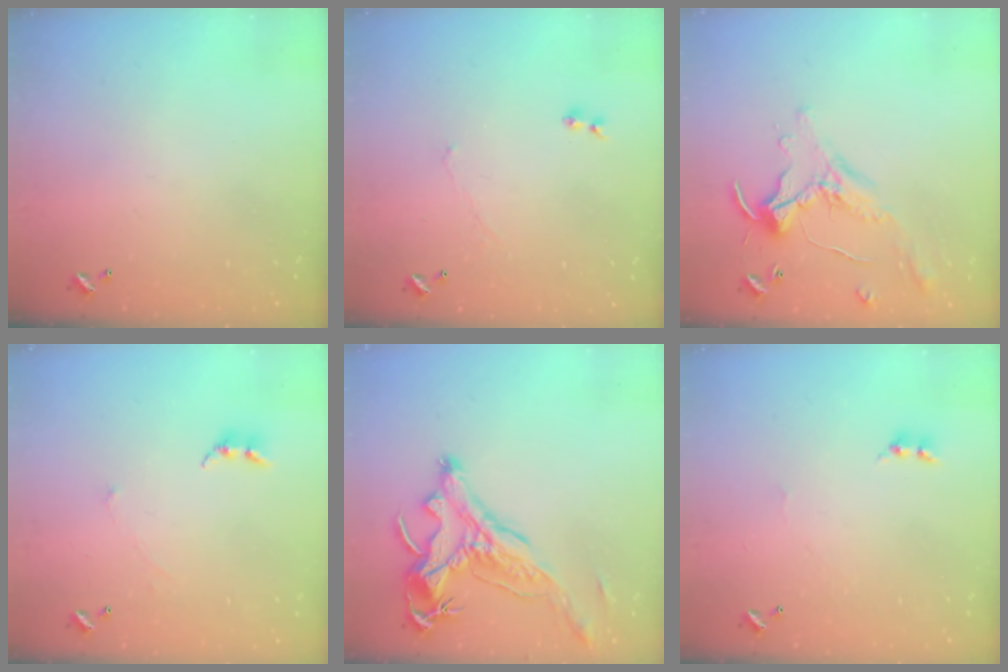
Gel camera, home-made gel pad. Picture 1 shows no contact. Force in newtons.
{"total": 1.5, "press": 1.4, "slide": 0.6}
{"total": 0.7, "press": 0.5, "slide": 0.4}
{"total": 0.7, "press": 0.6, "slide": 0.5}
{"total": 2.9, "press": 2.5, "slide": 1.3}
{"total": 1.7, "press": 1.6, "slide": 0.5}